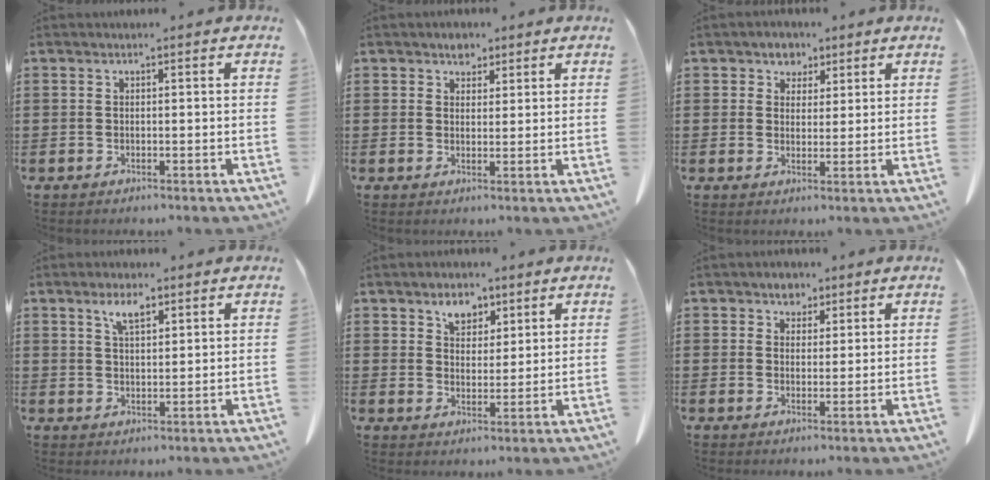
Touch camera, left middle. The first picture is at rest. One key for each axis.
{"total": 2.7, "fx": 2.1, "fy": 1.6, "fz": 0.5, "tx": -0.008, "ty": 0.004, "tz": 0.038}
{"total": 3.2, "fx": 2.1, "fy": 2.4, "fz": 0.3, "tx": -0.022, "ty": 0.010, "tz": 0.037}
{"total": 4.2, "fx": 2.7, "fy": 1.3, "fz": 2.9, "tx": -0.057, "ty": 0.001, "tz": 0.046}
{"total": 4.6, "fx": 3.3, "fy": 2.8, "fz": 1.6, "tx": -0.028, "ty": 0.001, "tz": 0.058}
{"total": 3.1, "fx": 2.3, "fy": 2.0, "fz": 0.4, "tx": -0.012, "ty": 0.007, "tz": 0.040}